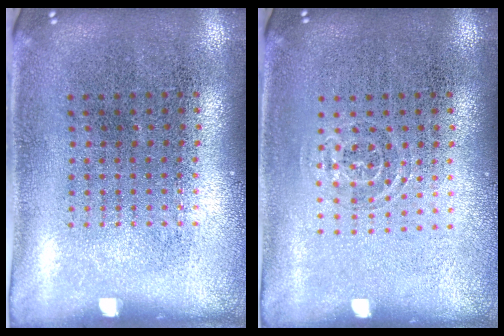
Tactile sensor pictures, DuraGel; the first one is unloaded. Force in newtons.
{"total": 0.9, "press": 0.6, "slide": 0.6}